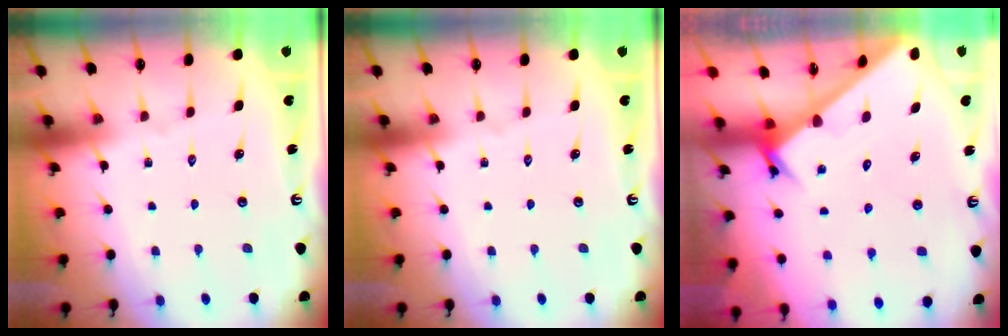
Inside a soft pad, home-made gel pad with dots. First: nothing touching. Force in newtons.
{"total": 0.0}
{"total": 2.9, "press": 2.9, "slide": 0.1}